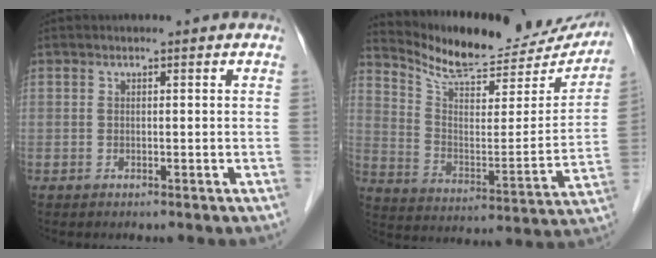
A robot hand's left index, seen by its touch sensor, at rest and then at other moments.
{"total": 21.3, "force": [20.0, 5.1, 5.4], "torque": [-0.084, -0.049, 0.281]}